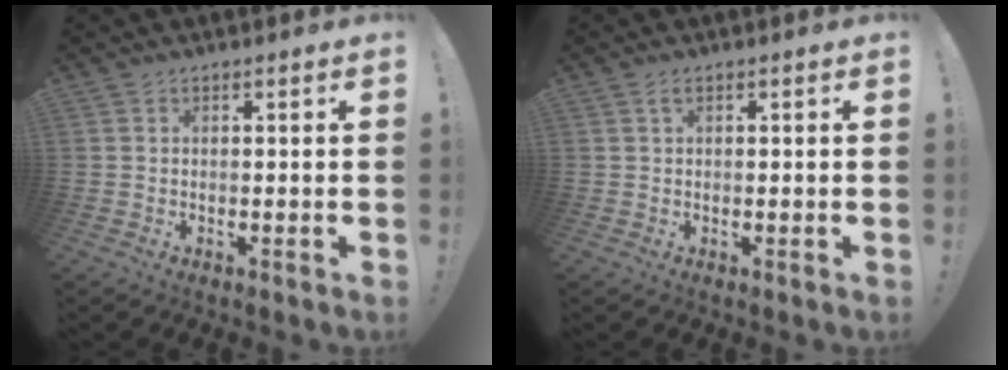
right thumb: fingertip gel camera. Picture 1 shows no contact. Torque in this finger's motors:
{"motor_torque": [0.04, 0.50, 0.13, -0.12, 0.02]}